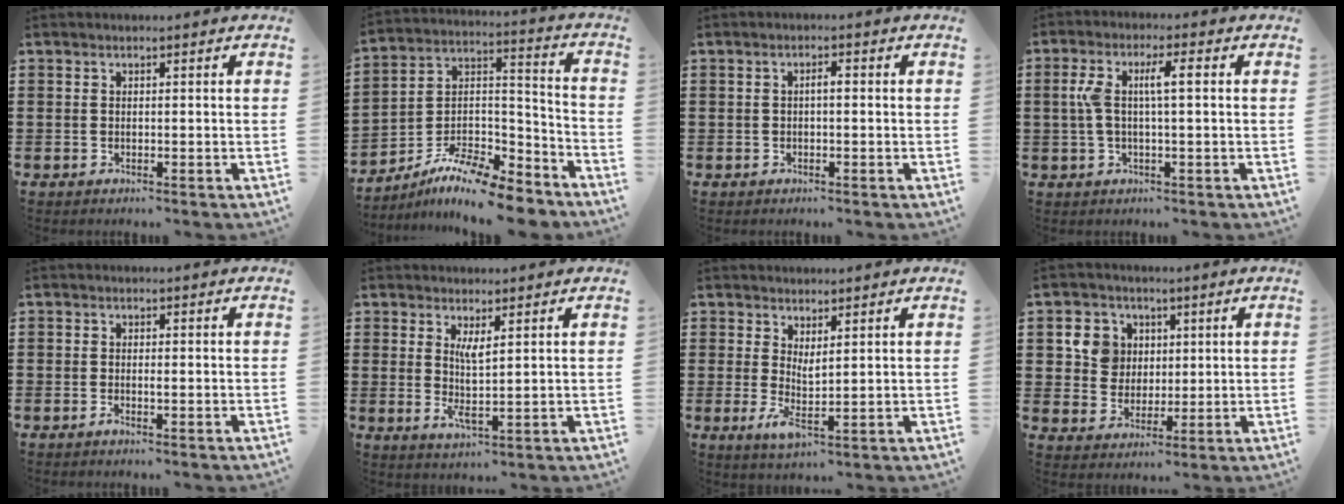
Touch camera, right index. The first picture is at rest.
{"total": 10.1, "force": [-8.8, 2.2, 4.4], "torque": [-0.083, 0.017, -0.176]}
{"total": 1.2, "force": [-0.2, 0.3, 1.2], "torque": [-0.023, 0.001, -0.004]}
{"total": 5.6, "force": [0.5, 1.4, 5.5], "torque": [-0.125, -0.002, -0.004]}
{"total": 0.8, "force": [-0.6, 0.0, 0.6], "torque": [-0.013, -0.005, -0.010]}
{"total": 3.3, "force": [1.1, 0.5, 3.1], "torque": [-0.063, -0.005, 0.021]}
{"total": 2.9, "force": [1.3, 0.6, 2.5], "torque": [-0.059, -0.011, 0.024]}
{"total": 6.8, "force": [1.9, 6.2, 2.0], "torque": [-0.052, 0.015, 0.032]}